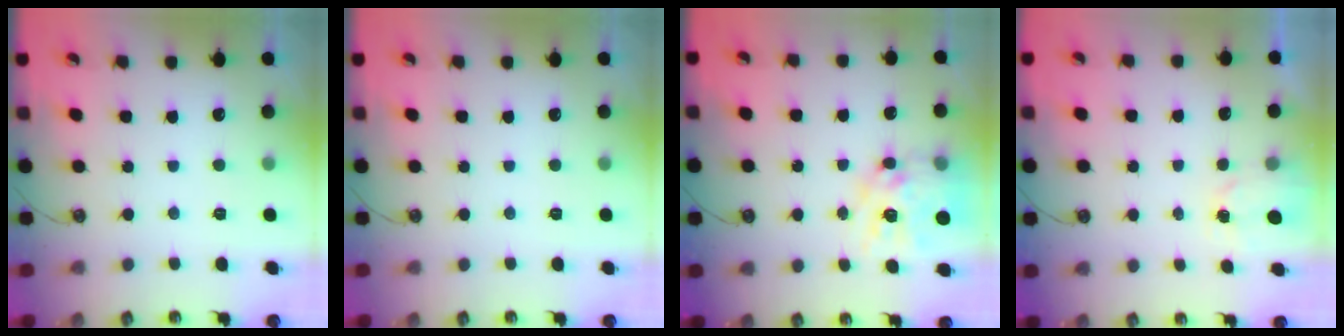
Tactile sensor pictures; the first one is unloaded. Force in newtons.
{"total": 0.0}
{"total": 16.0, "press": 16.0, "slide": 1.5}
{"total": 1.7, "press": 1.6, "slide": 0.2}